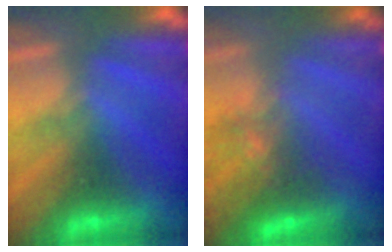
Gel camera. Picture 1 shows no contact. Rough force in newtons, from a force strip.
{"total": 8.0}